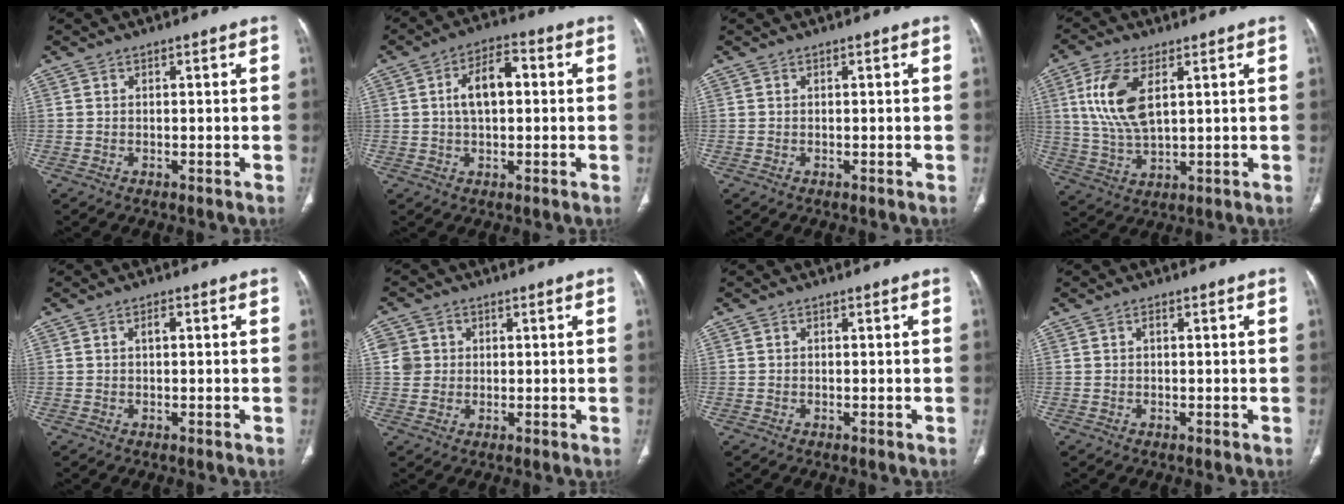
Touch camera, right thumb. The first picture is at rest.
{"total": 8.3, "force": [1.0, 4.4, 6.9], "torque": [-0.117, 0.021, 0.012]}
{"total": 0.0}
{"total": 11.5, "force": [3.6, 5.4, 9.5], "torque": [-0.206, -0.010, 0.076]}
{"total": 1.4, "force": [0.3, 0.7, 1.2], "torque": [-0.022, 0.004, 0.003]}
{"total": 4.4, "force": [0.8, 4.2, 1.0], "torque": [0.002, 0.004, 0.017]}
{"total": 0.0}
{"total": 0.7, "force": [0.2, 0.3, 0.6], "torque": [-0.012, 0.001, 0.000]}